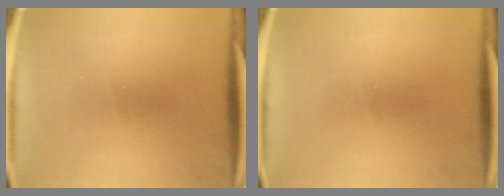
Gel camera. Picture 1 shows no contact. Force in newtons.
{"total": 0.0}